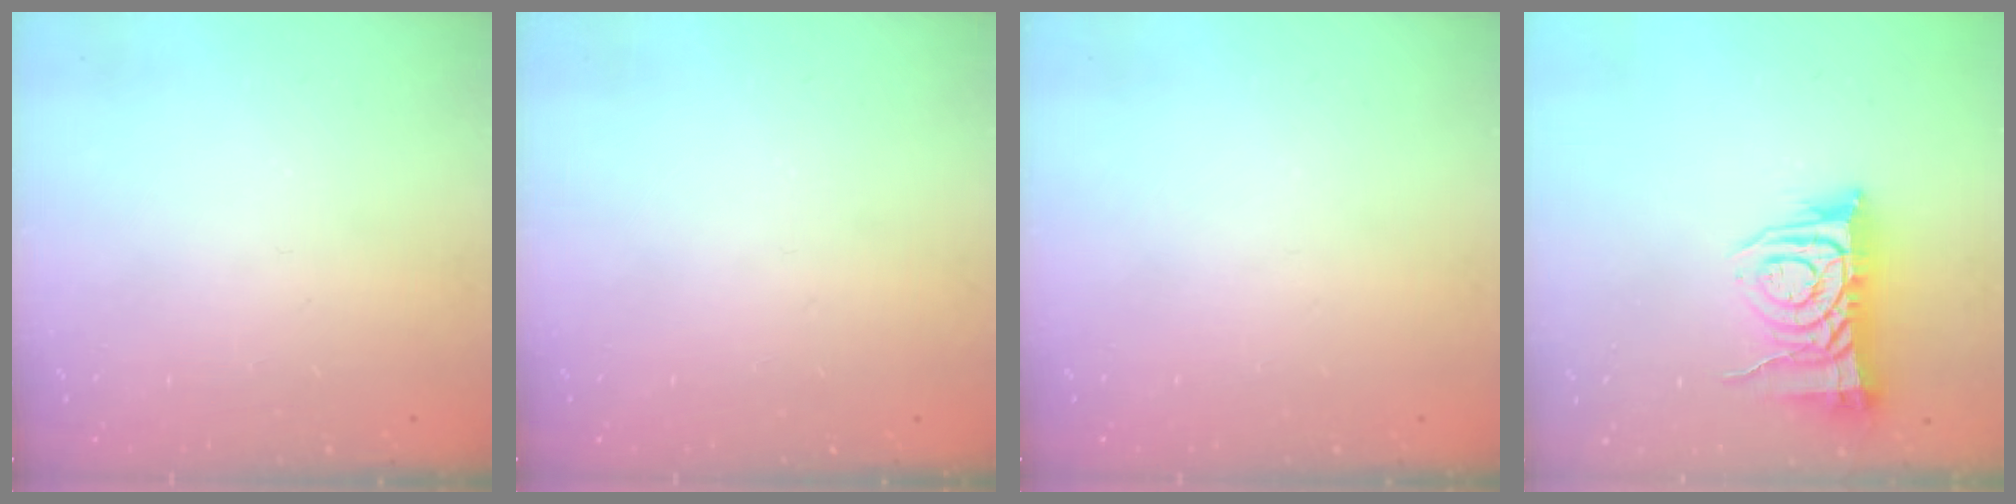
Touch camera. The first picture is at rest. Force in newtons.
{"total": 0.0}
{"total": 0.0}
{"total": 10.1, "press": 10.0, "slide": 1.0}